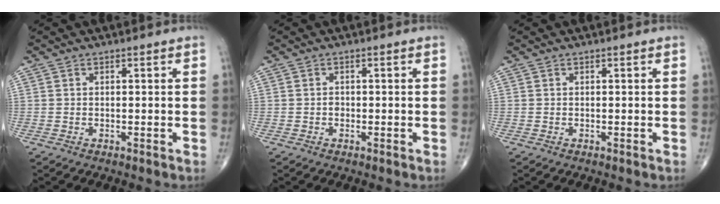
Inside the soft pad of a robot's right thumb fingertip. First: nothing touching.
{"total": 0.9, "force": [-0.2, 0.7, 0.4], "torque": [-0.004, 0.002, -0.004]}
{"total": 0.0}